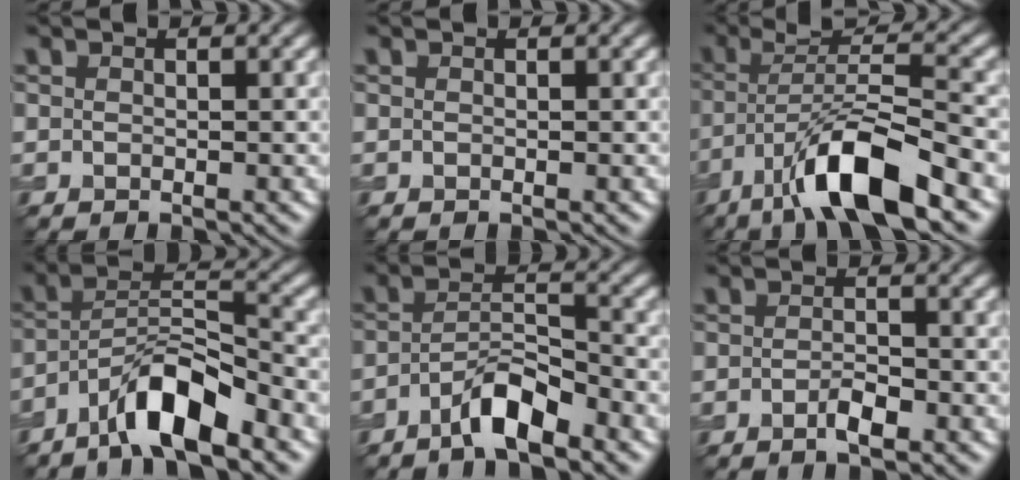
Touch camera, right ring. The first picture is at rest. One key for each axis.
{"total": 0.0}
{"total": 9.0, "fx": -5.2, "fy": 1.7, "fz": 7.2, "tx": -0.120, "ty": 0.009, "tz": -0.097}
{"total": 7.5, "fx": -5.1, "fy": 1.8, "fz": 5.1, "tx": -0.090, "ty": 0.011, "tz": -0.094}
{"total": 4.4, "fx": -3.0, "fy": 1.0, "fz": 3.1, "tx": -0.055, "ty": 0.010, "tz": -0.060}
{"total": 1.9, "fx": -1.0, "fy": 0.5, "fz": 1.6, "tx": -0.030, "ty": 0.000, "tz": -0.019}